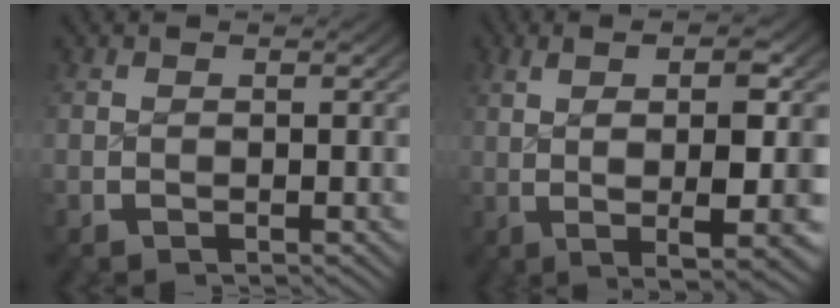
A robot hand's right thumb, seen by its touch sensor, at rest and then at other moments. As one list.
[{"total": 11.5, "force": [0.5, 4.0, 10.8], "torque": [-0.156, -0.003, 0.018]}]